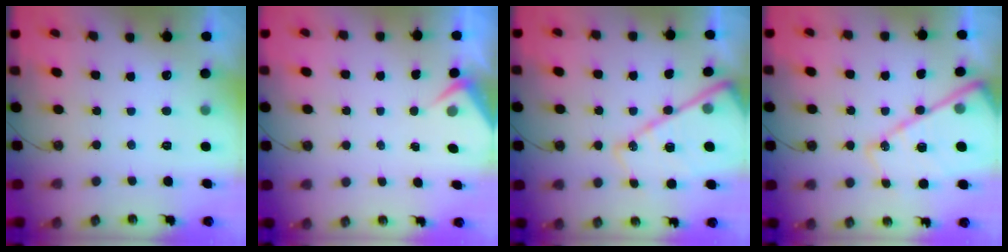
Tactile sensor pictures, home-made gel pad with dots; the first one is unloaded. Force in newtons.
{"total": 3.2, "press": 3.2, "slide": 0.5}
{"total": 18.7, "press": 18.6, "slide": 2.0}
{"total": 18.7, "press": 18.6, "slide": 2.0}